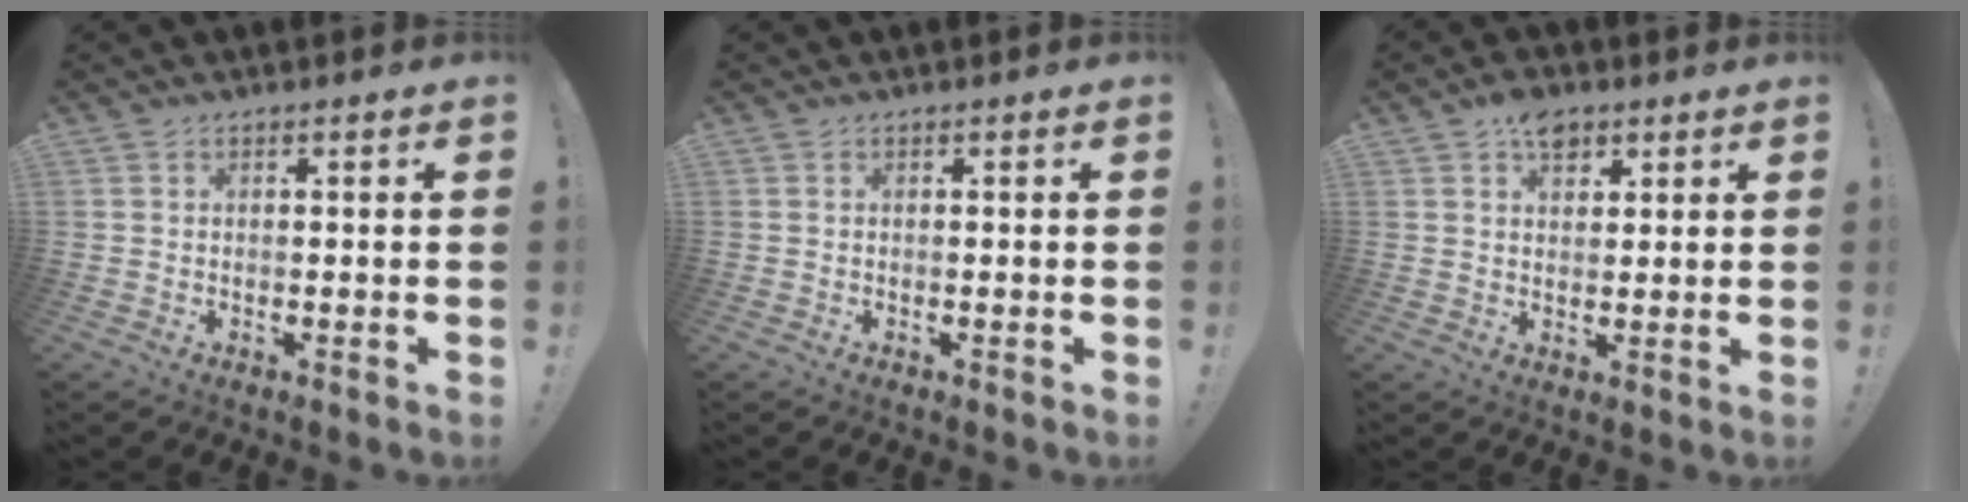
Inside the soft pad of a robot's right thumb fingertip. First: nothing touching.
{"total": 0.0}
{"total": 6.0, "force": [3.4, 3.8, 3.2], "torque": [-0.044, -0.007, 0.060]}